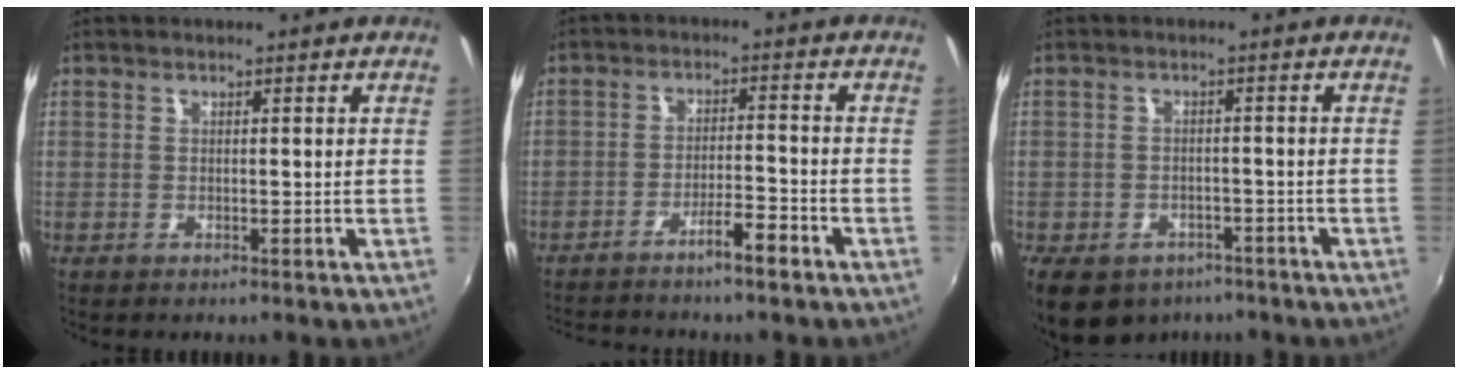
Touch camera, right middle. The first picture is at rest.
{"total": 5.9, "force": [-5.0, 0.2, 3.1], "torque": [-0.066, 0.008, -0.084]}
{"total": 11.7, "force": [-7.7, 7.2, 5.1], "torque": [-0.124, -0.016, -0.109]}